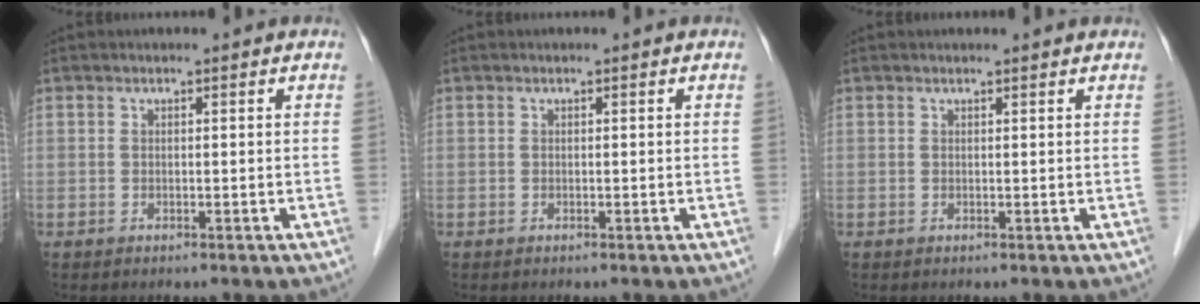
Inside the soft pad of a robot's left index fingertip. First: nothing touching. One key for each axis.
{"total": 0.0}
{"total": 1.9, "fx": 1.8, "fy": 0.1, "fz": 0.3, "tx": -0.010, "ty": 0.009, "tz": 0.019}